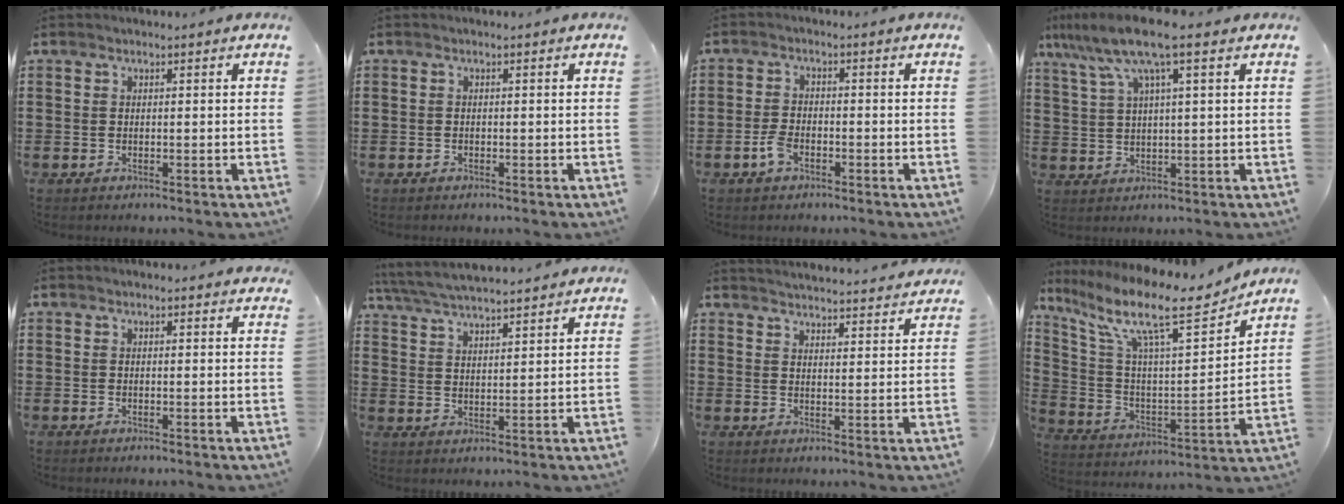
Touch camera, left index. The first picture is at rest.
{"total": 0.0}
{"total": 3.0, "force": [-1.5, 1.5, 2.2], "torque": [-0.061, -0.005, -0.033]}
{"total": 8.5, "force": [4.6, 0.7, 7.2], "torque": [-0.157, -0.008, 0.076]}
{"total": 1.1, "force": [1.0, 0.1, 0.4], "torque": [-0.010, 0.001, 0.020]}
{"total": 5.2, "force": [5.0, 0.4, 1.5], "torque": [-0.050, -0.023, 0.087]}
{"total": 3.9, "force": [3.8, -0.7, 0.1], "torque": [-0.016, -0.027, 0.066]}
{"total": 13.7, "force": [9.8, 2.8, 9.2], "torque": [-0.196, -0.054, 0.155]}